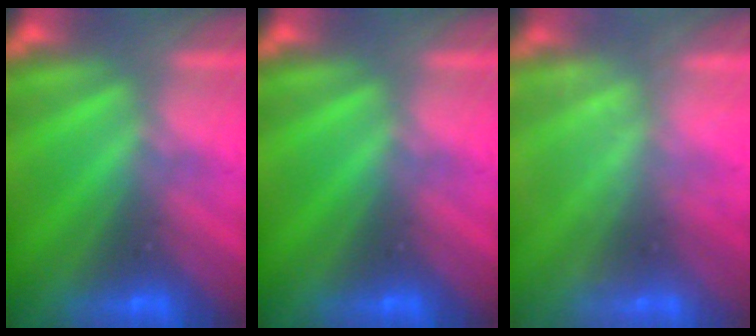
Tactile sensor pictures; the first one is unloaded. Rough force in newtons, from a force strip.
{"total": 0.0}
{"total": 2.3}